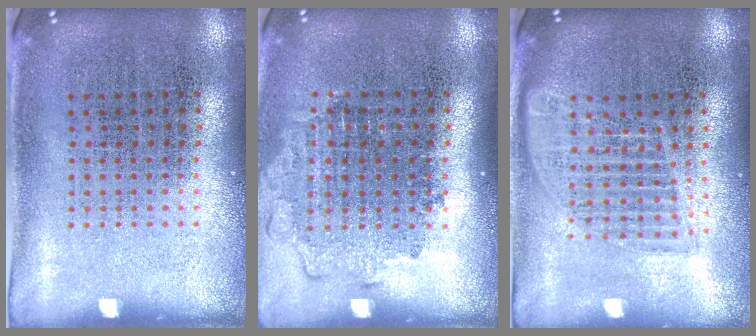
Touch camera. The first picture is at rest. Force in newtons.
{"total": 1.1, "press": 1.0, "slide": 0.5}
{"total": 1.7, "press": 1.4, "slide": 0.9}